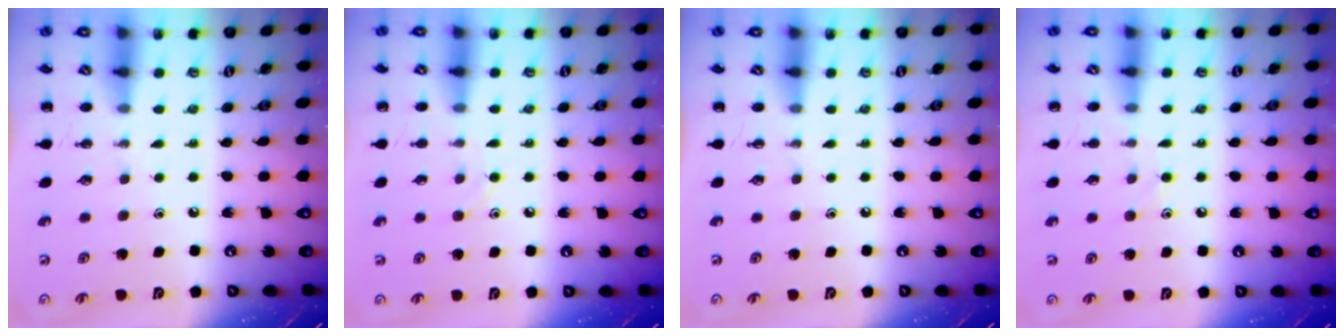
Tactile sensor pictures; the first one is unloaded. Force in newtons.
{"total": 6.3, "press": 5.9, "slide": 2.1}
{"total": 0.0}
{"total": 6.6, "press": 6.2, "slide": 2.4}